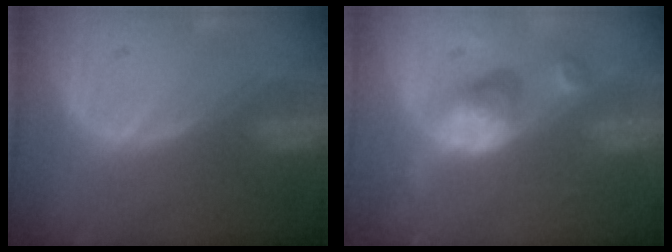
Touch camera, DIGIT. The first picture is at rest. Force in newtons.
{"total": 5.8, "press": 5.3, "slide": 2.1}